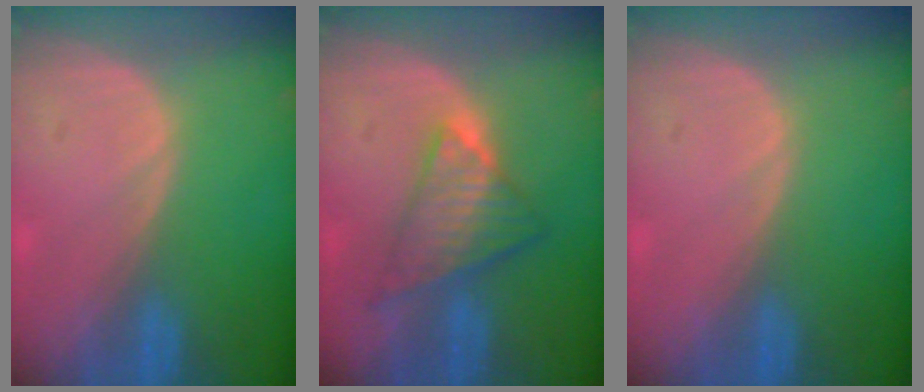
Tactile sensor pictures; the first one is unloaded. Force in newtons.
{"total": 7.0, "press": 6.6, "slide": 2.5}
{"total": 0.0}